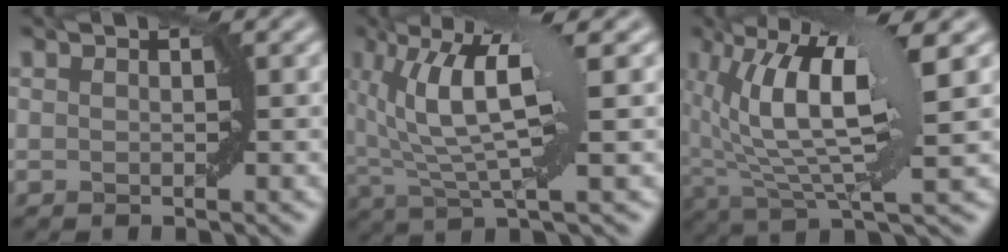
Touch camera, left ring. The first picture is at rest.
{"total": 7.6, "force": [2.4, 1.8, 7.0], "torque": [-0.139, 0.006, 0.046]}
{"total": 9.8, "force": [2.9, 2.7, 9.0], "torque": [-0.173, 0.006, 0.054]}